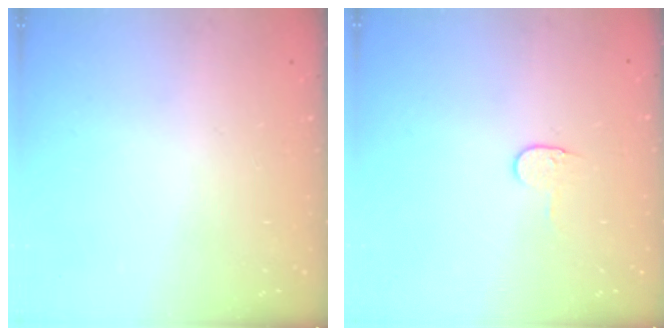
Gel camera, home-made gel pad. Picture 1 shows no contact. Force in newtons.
{"total": 3.8, "press": 3.7, "slide": 0.4}